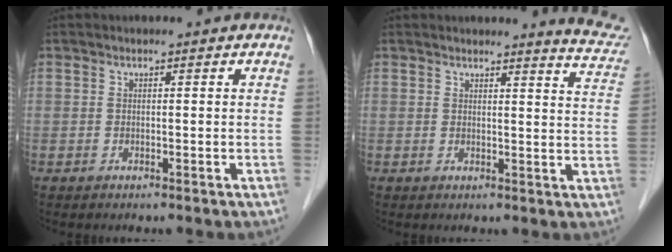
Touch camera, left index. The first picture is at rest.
{"total": 6.1, "force": [6.0, -0.1, 0.8], "torque": [-0.010, -0.045, 0.045]}